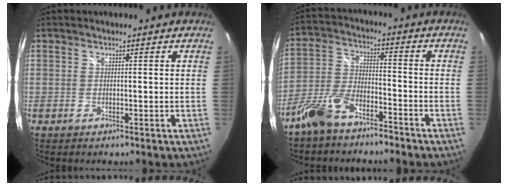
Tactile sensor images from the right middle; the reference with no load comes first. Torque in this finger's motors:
{"motor_torque": [0.77, -0.82, 0.19, 0.11]}